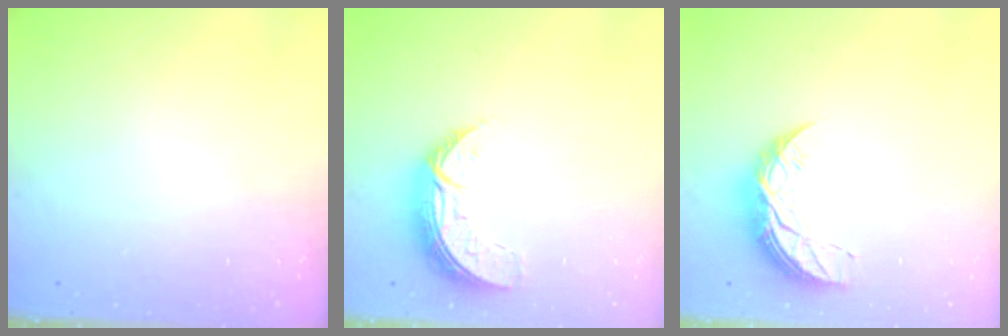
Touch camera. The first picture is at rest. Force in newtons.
{"total": 7.8, "press": 7.8, "slide": 0.7}
{"total": 8.1, "press": 8.0, "slide": 0.5}